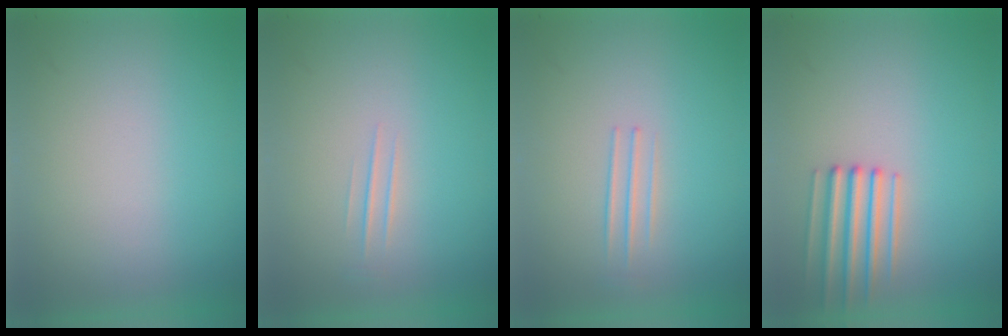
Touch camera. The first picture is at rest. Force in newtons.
{"total": 1.1}
{"total": 1.4}
{"total": 2.8}